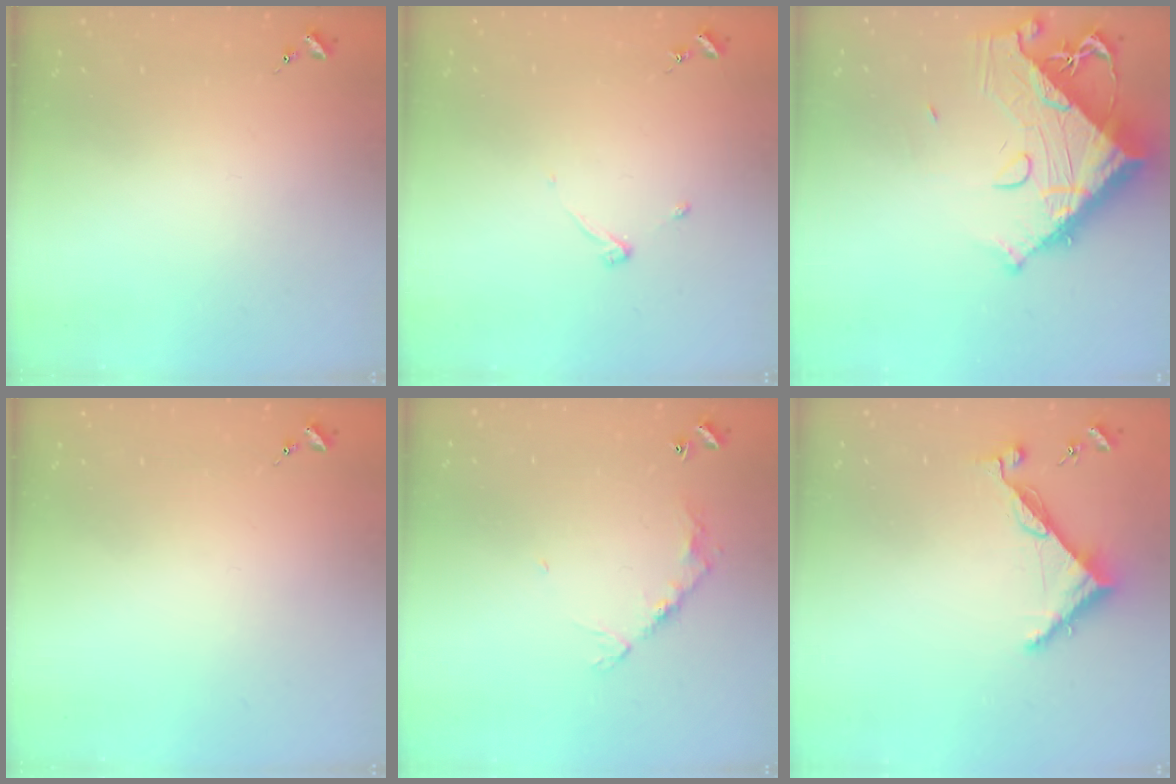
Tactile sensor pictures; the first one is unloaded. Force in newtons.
{"total": 3.3, "press": 3.3, "slide": 0.4}
{"total": 20.0, "press": 19.9, "slide": 2.3}
{"total": 0.0}
{"total": 8.1, "press": 8.1, "slide": 0.7}
{"total": 6.8, "press": 6.8, "slide": 0.3}